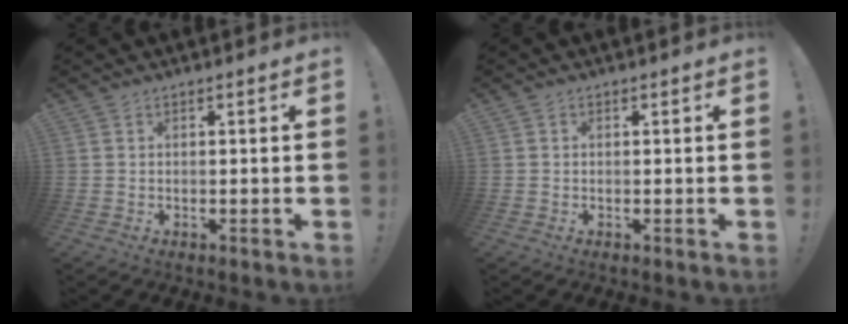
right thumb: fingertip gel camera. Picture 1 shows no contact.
{"total": 0.0}